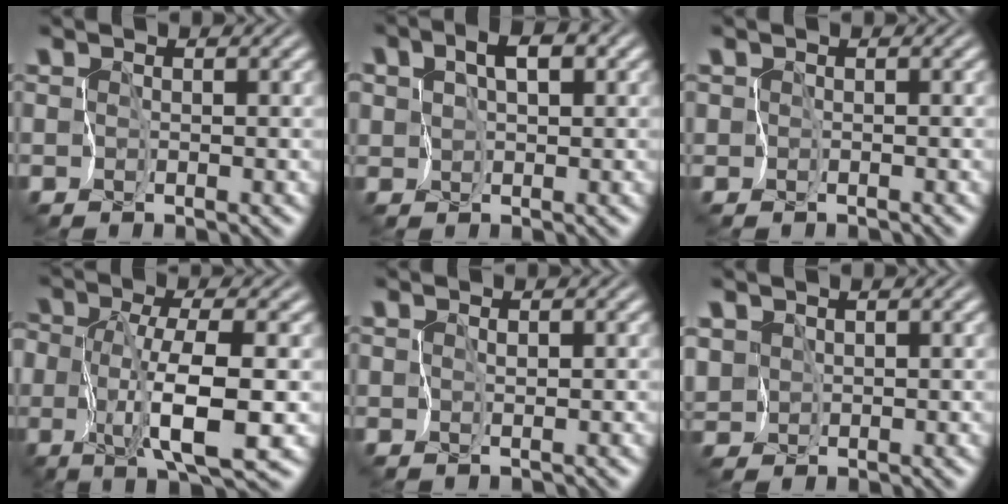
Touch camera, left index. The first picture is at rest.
{"total": 4.7, "force": [1.8, 2.6, 3.5], "torque": [-0.066, 0.014, 0.026]}
{"total": 0.7, "force": [-0.4, 0.5, 0.0], "torque": [0.006, 0.000, -0.012]}
{"total": 5.7, "force": [-0.5, 1.3, 5.6], "torque": [-0.115, -0.001, -0.013]}
{"total": 0.0}
{"total": 0.9, "force": [0.4, 0.8, 0.3], "torque": [-0.020, -0.003, 0.001]}